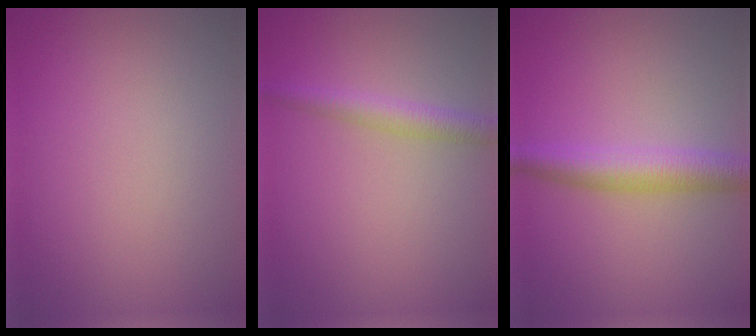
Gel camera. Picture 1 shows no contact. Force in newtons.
{"total": 2.4, "press": 2.4, "slide": 0.1}
{"total": 4.0, "press": 4.0, "slide": 0.1}